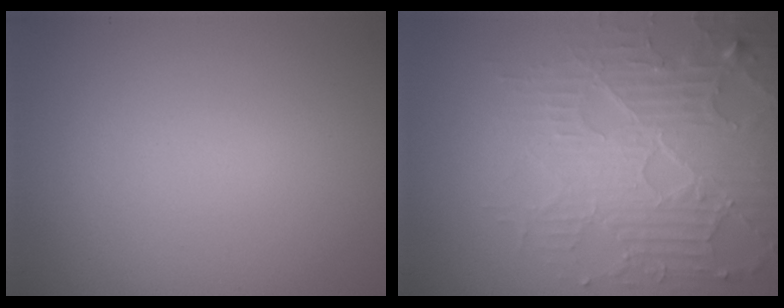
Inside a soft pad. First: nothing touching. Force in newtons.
{"total": 6.1, "press": 5.2, "slide": 3.1}